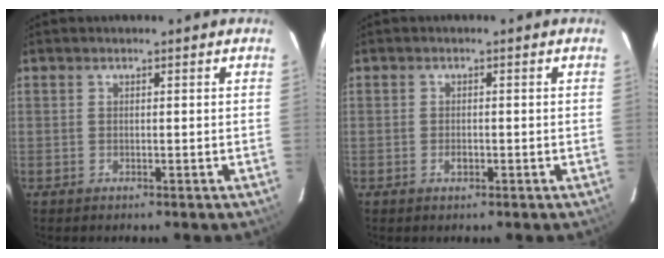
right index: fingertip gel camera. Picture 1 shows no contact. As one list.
[{"total": 1.5, "force": [-0.6, 0.9, 1.0], "torque": [-0.019, 0.001, -0.010]}]